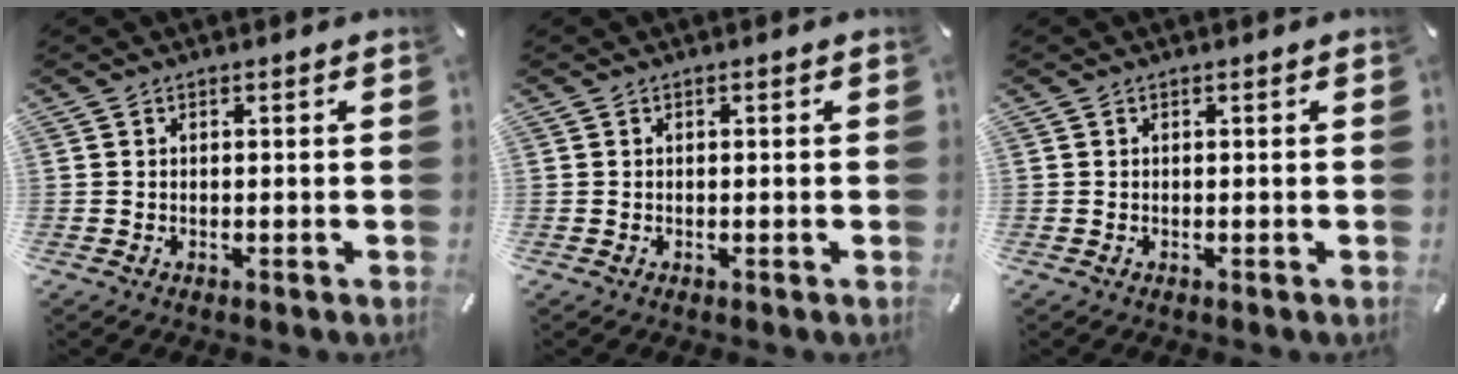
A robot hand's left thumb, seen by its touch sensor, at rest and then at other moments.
{"total": 0.0}
{"total": 0.0}